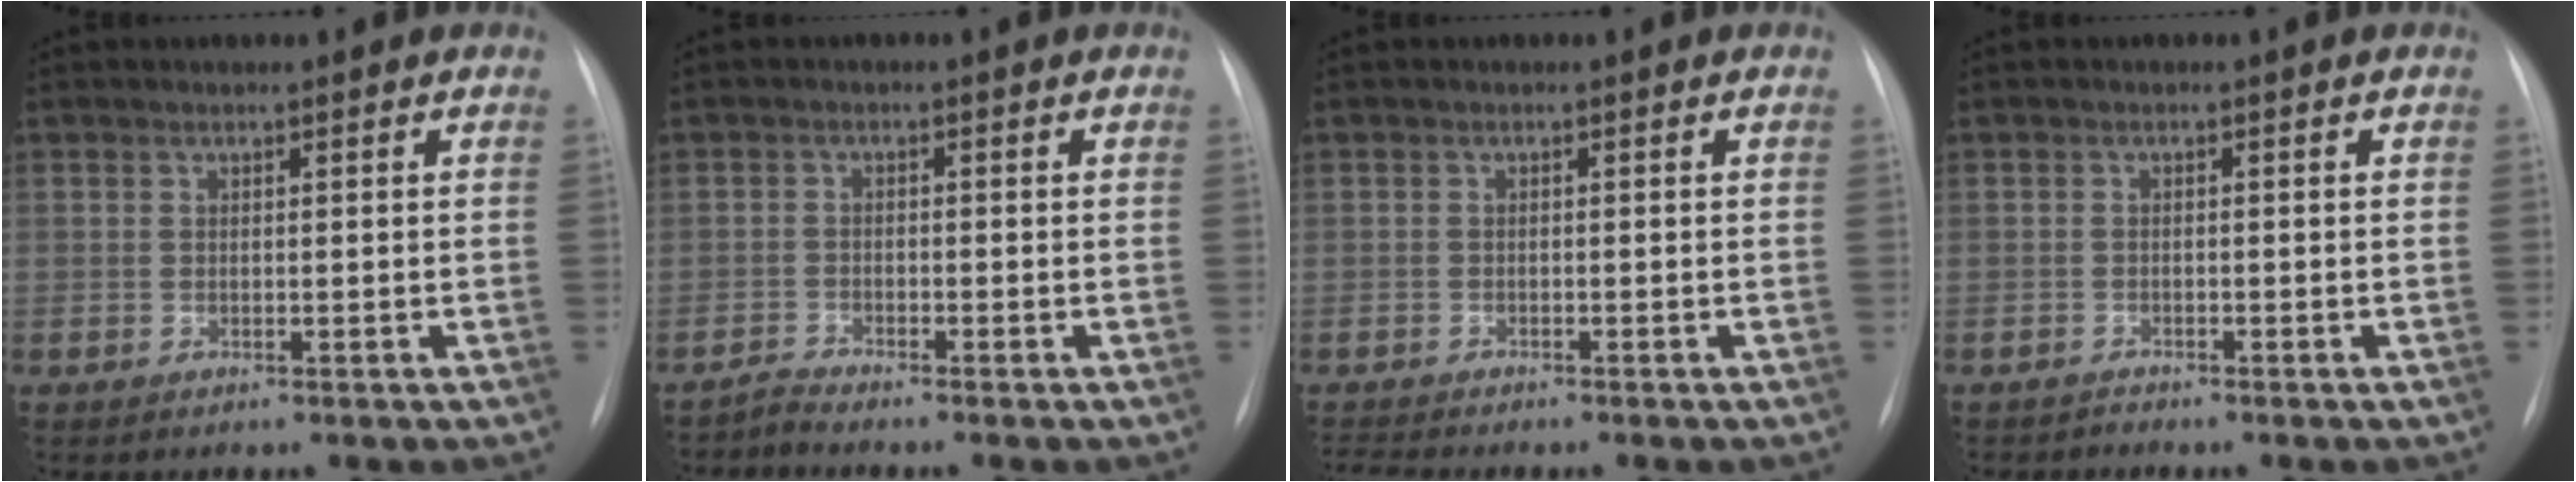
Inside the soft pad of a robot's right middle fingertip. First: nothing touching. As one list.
[{"total": 1.7, "force": [-1.5, -0.5, -0.4], "torque": [0.006, -0.014, -0.031]}, {"total": 2.8, "force": [-2.7, -0.2, 0.8], "torque": [-0.018, -0.010, -0.041]}, {"total": 0.8, "force": [-0.7, -0.1, -0.3], "torque": [-0.001, -0.007, -0.012]}]